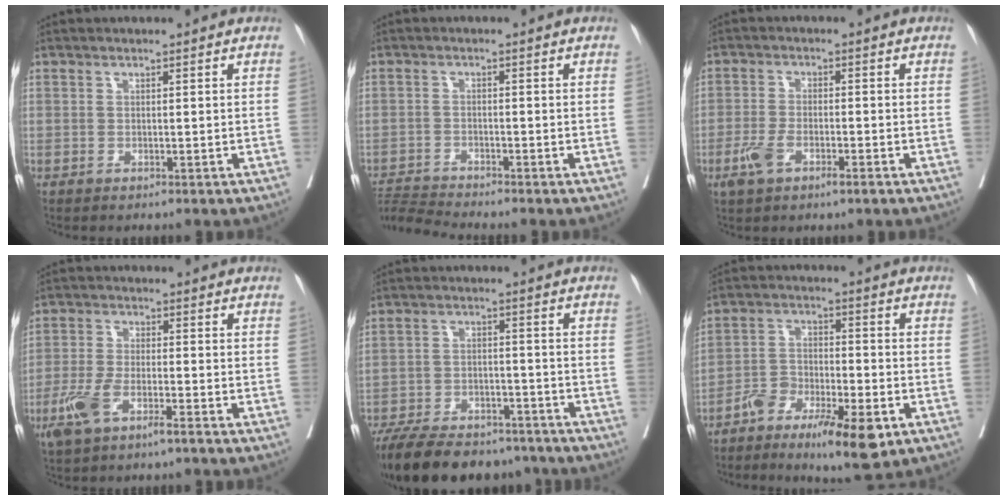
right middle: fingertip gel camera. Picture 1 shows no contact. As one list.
[{"total": 4.7, "force": [-4.4, -1.8, -0.2], "torque": [-0.009, -0.011, -0.083]}, {"total": 5.0, "force": [-2.5, 1.7, 4.0], "torque": [-0.079, -0.002, -0.044]}, {"total": 6.8, "force": [-3.8, 1.8, 5.4], "torque": [-0.114, -0.005, -0.070]}, {"total": 18.9, "force": [-15.7, 6.8, 7.9], "torque": [-0.175, -0.016, -0.233]}, {"total": 10.6, "force": [-6.2, 2.7, 8.1], "torque": [-0.141, -0.002, -0.104]}]